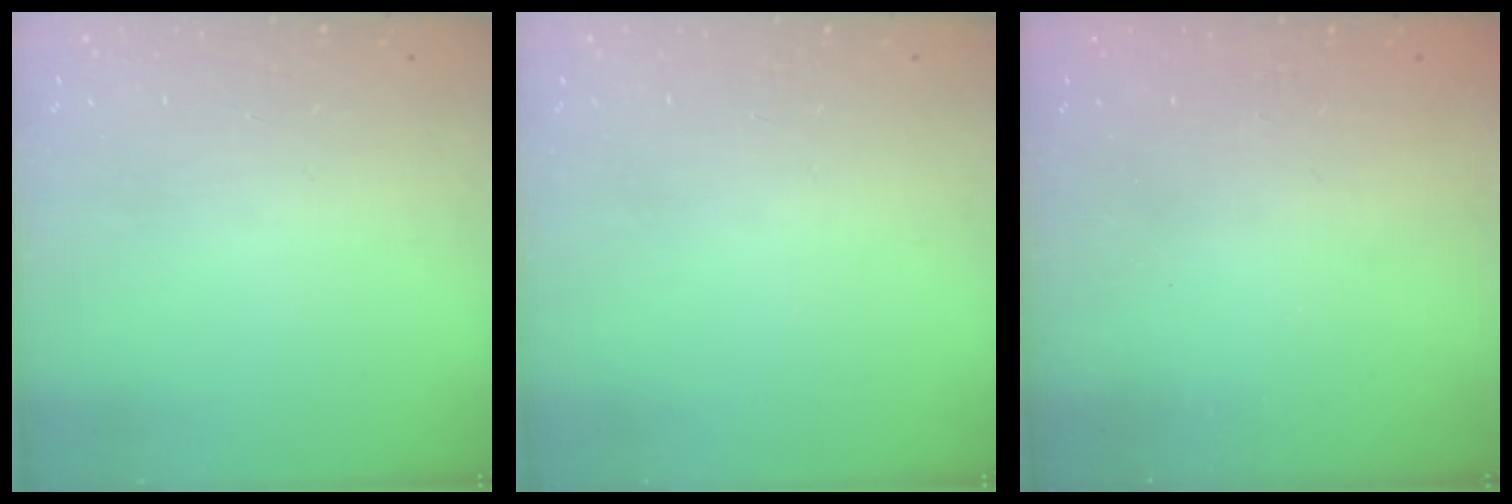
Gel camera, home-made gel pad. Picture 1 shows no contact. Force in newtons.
{"total": 0.0}
{"total": 2.5, "press": 2.4, "slide": 0.8}